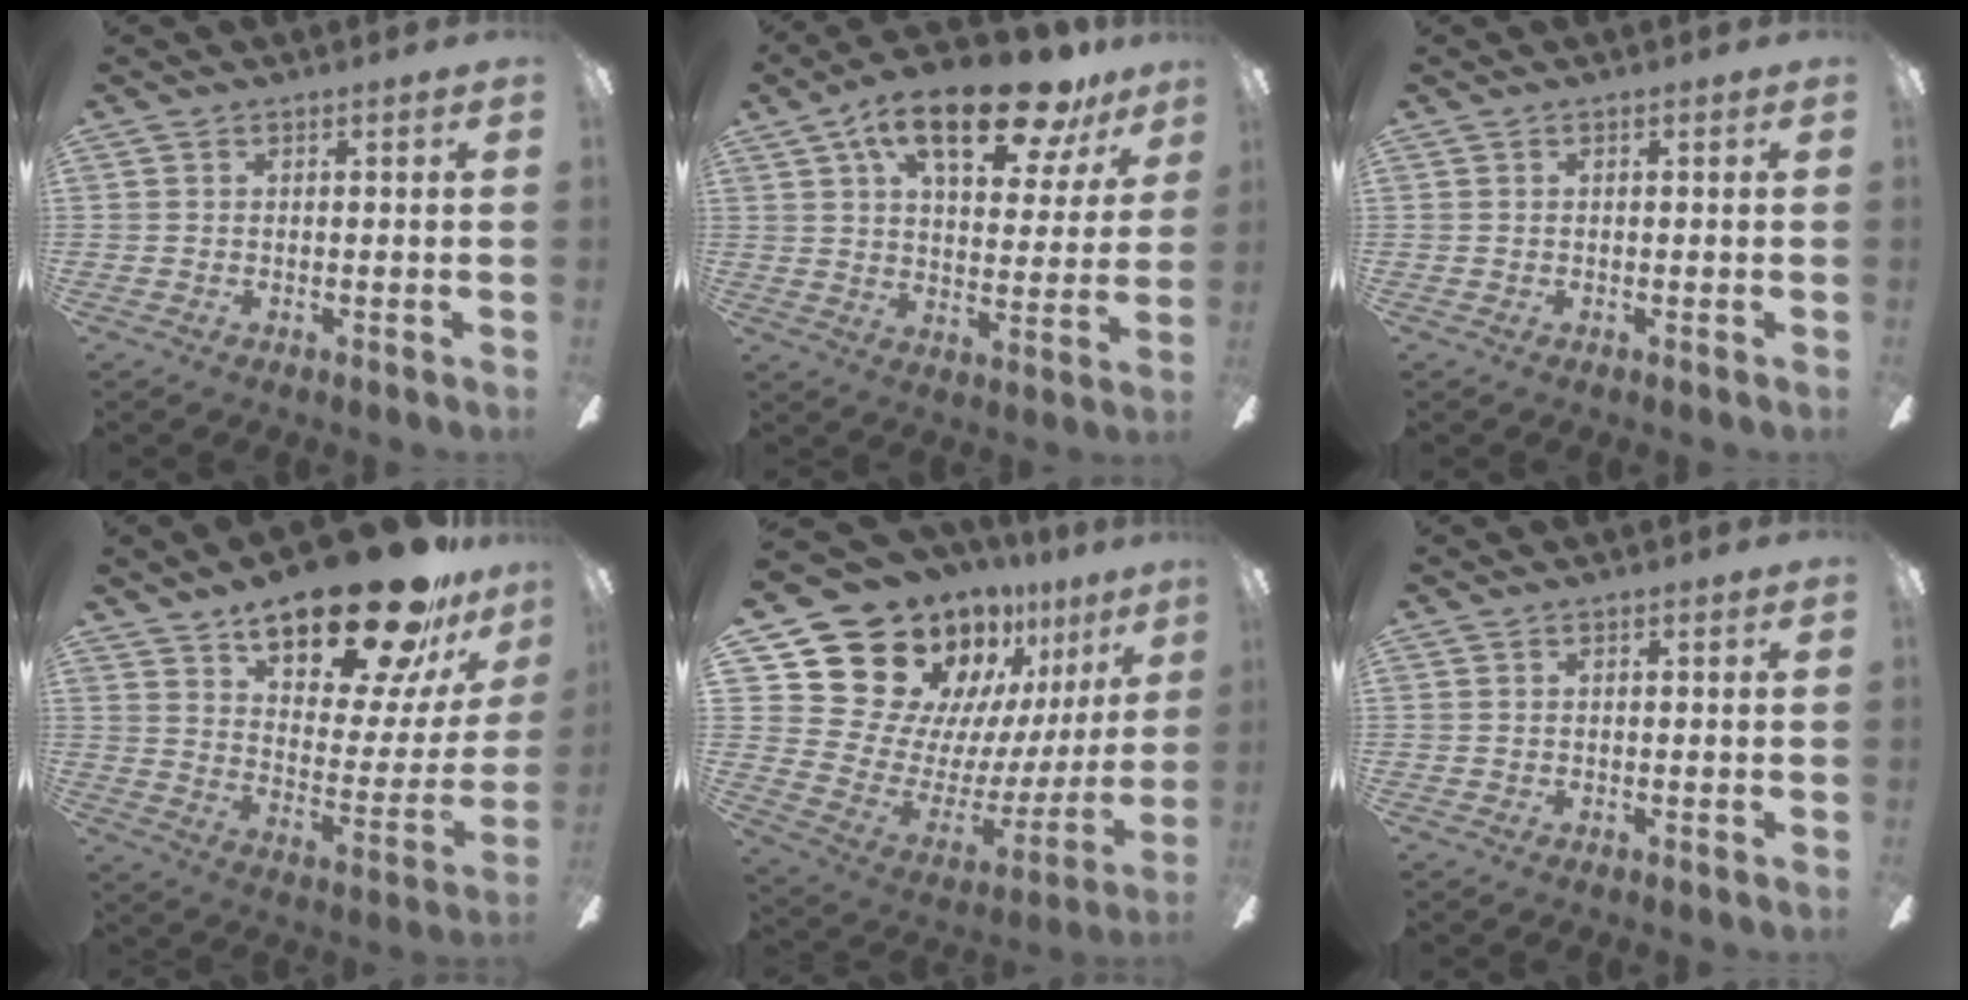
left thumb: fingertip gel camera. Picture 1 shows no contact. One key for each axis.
{"total": 19.9, "fx": 12.4, "fy": 7.8, "fz": 13.5, "tx": -0.215, "ty": -0.056, "tz": 0.203}
{"total": 0.0}
{"total": 25.1, "fx": 19.2, "fy": 7.4, "fz": 14.4, "tx": -0.207, "ty": -0.134, "tz": 0.314}
{"total": 21.4, "fx": 17.0, "fy": 11.4, "fz": 6.3, "tx": -0.108, "ty": -0.144, "tz": 0.336}
{"total": 0.0}